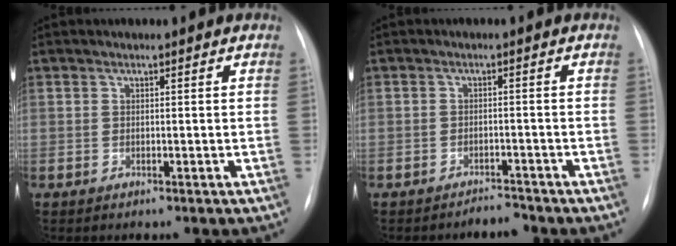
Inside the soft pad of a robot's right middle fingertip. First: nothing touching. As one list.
[{"total": 1.9, "force": [-1.8, 0.3, -0.3], "torque": [0.008, -0.003, -0.025]}]